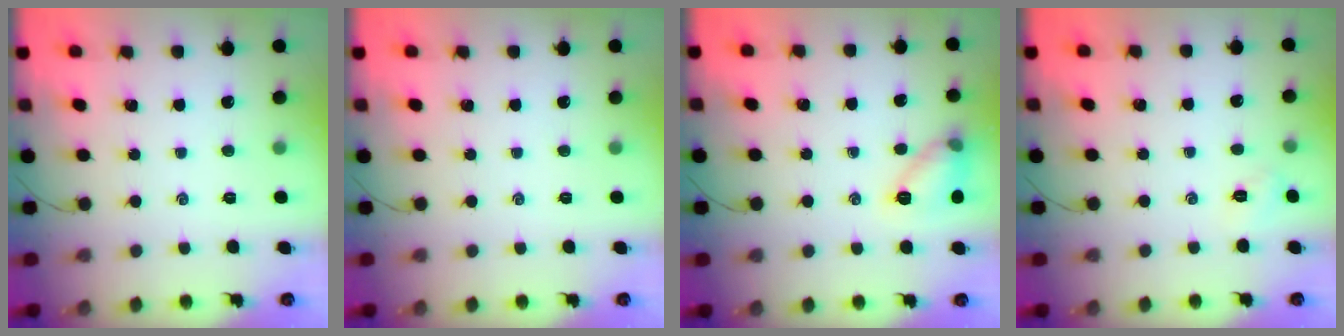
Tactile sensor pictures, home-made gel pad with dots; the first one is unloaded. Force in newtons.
{"total": 0.0}
{"total": 10.3, "press": 10.2, "slide": 1.3}
{"total": 2.8, "press": 2.7, "slide": 0.8}